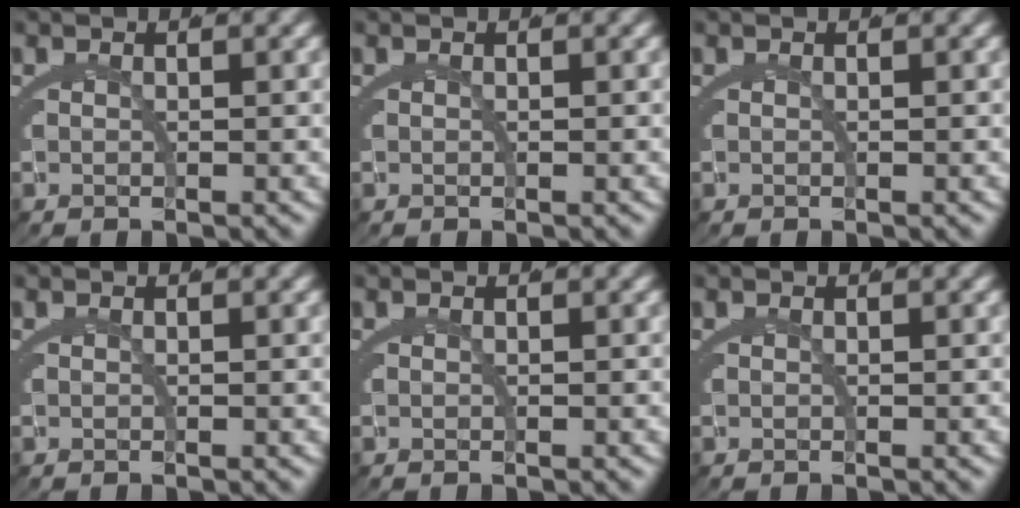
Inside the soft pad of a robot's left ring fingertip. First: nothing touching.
{"total": 0.0}
{"total": 0.0}
{"total": 0.0}
{"total": 0.0}
{"total": 0.0}